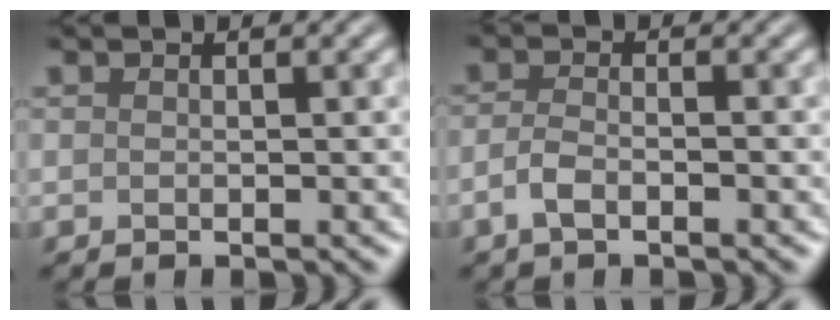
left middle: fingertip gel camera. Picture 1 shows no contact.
{"total": 1.9, "force": [-1.1, 0.6, 1.4], "torque": [-0.032, 0.005, -0.029]}